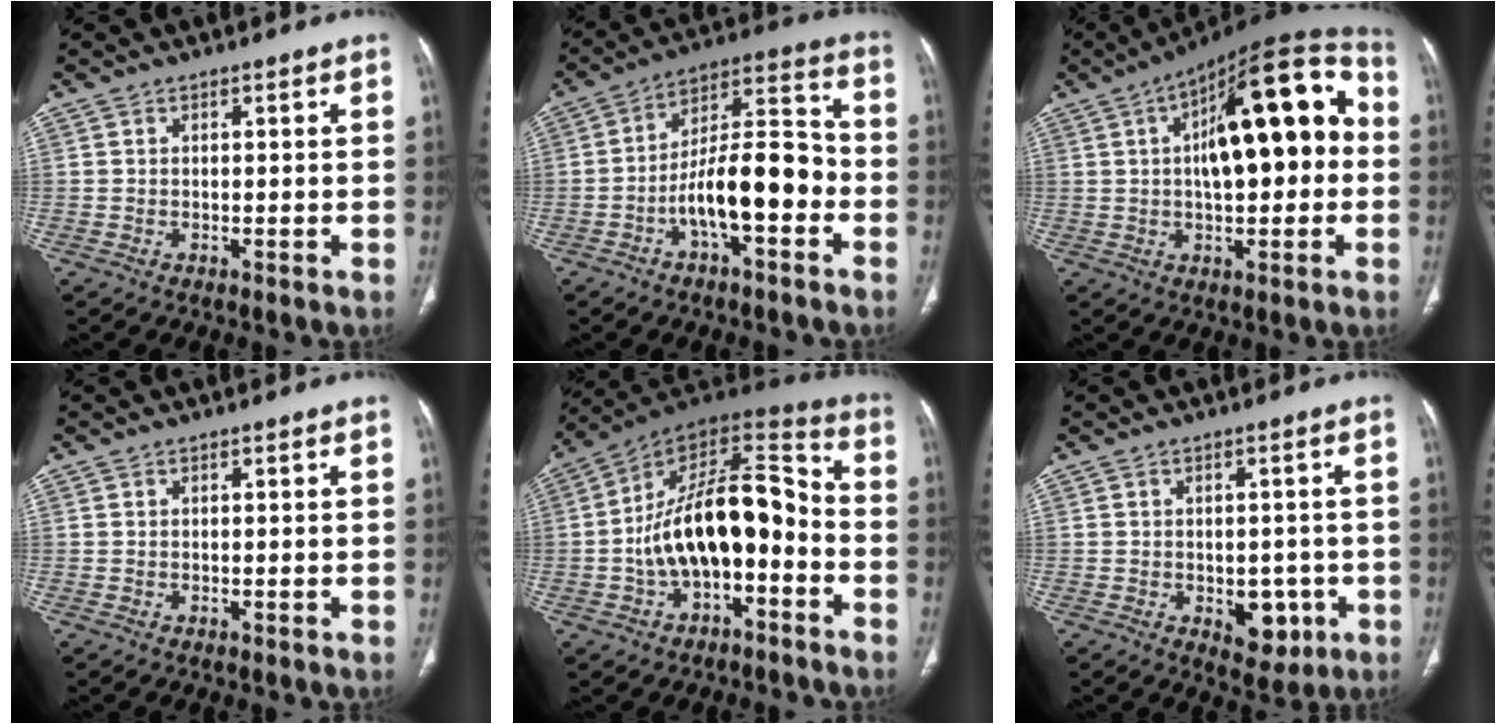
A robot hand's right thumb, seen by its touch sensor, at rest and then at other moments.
{"total": 15.0, "force": [-4.7, 6.0, 13.0], "torque": [-0.203, 0.054, -0.080]}
{"total": 21.8, "force": [2.2, 9.1, 19.7], "torque": [-0.259, 0.041, 0.020]}
{"total": 0.0}
{"total": 19.5, "force": [-4.2, 10.2, 16.1], "torque": [-0.250, 0.072, -0.070]}
{"total": 6.8, "force": [-2.1, 4.4, 4.8], "torque": [-0.030, 0.004, -0.015]}